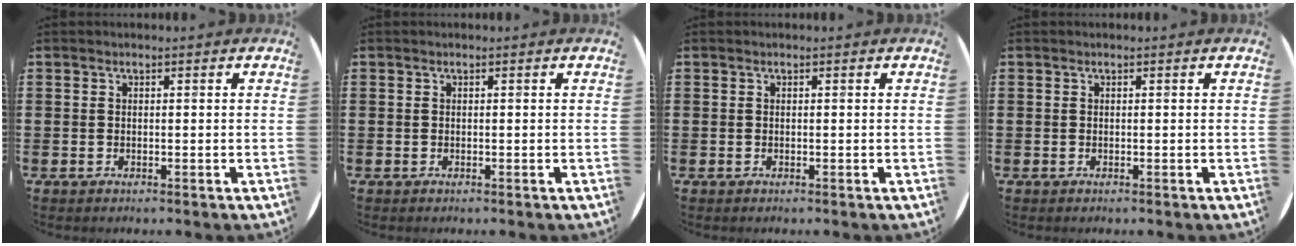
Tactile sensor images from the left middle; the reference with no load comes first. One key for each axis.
{"total": 0.0}
{"total": 0.0}
{"total": 0.0}